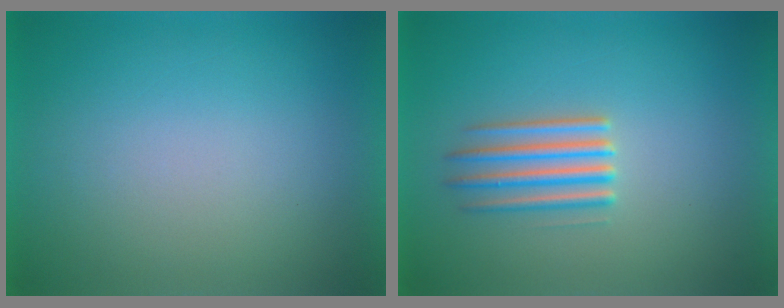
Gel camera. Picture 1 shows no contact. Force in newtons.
{"total": 2.5}